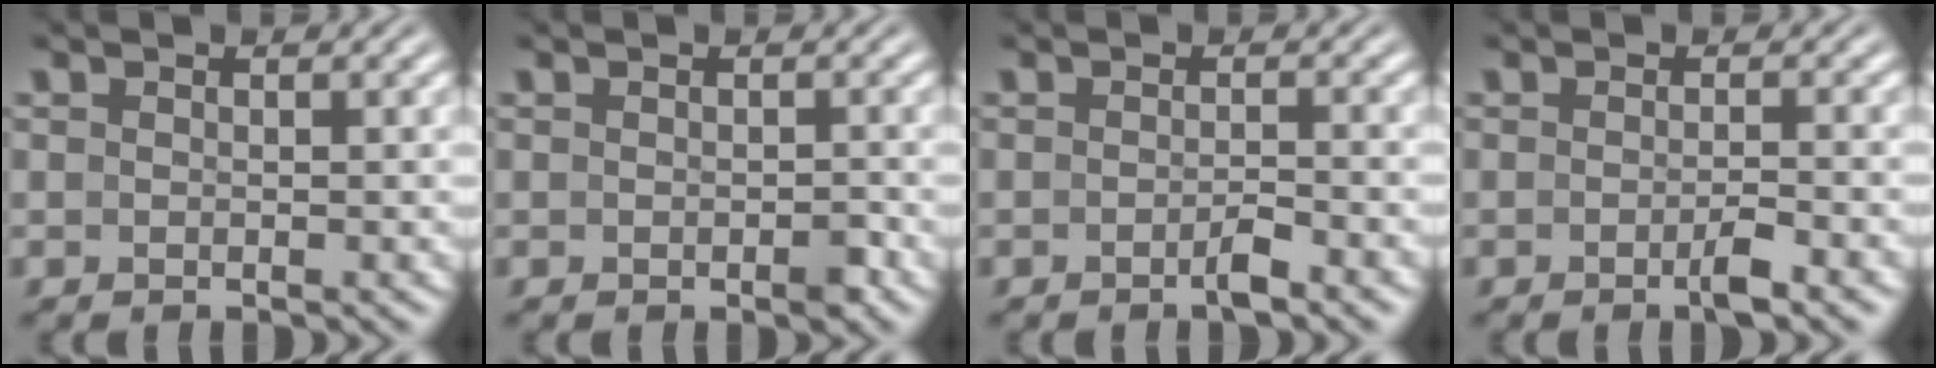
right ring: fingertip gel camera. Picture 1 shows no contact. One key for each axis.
{"total": 0.9, "fx": -0.5, "fy": 0.3, "fz": 0.6, "tx": -0.010, "ty": -0.003, "tz": -0.009}
{"total": 1.3, "fx": -1.1, "fy": -0.3, "fz": 0.8, "tx": -0.009, "ty": 0.006, "tz": -0.023}
{"total": 1.6, "fx": -1.1, "fy": -0.2, "fz": 1.2, "tx": -0.016, "ty": 0.005, "tz": -0.024}